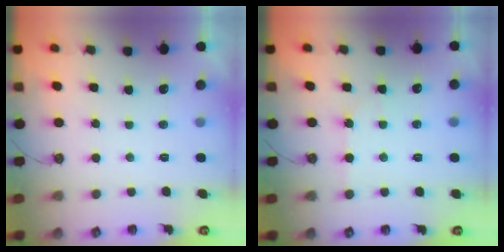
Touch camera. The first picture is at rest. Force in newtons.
{"total": 3.7, "press": 3.7, "slide": 0.5}